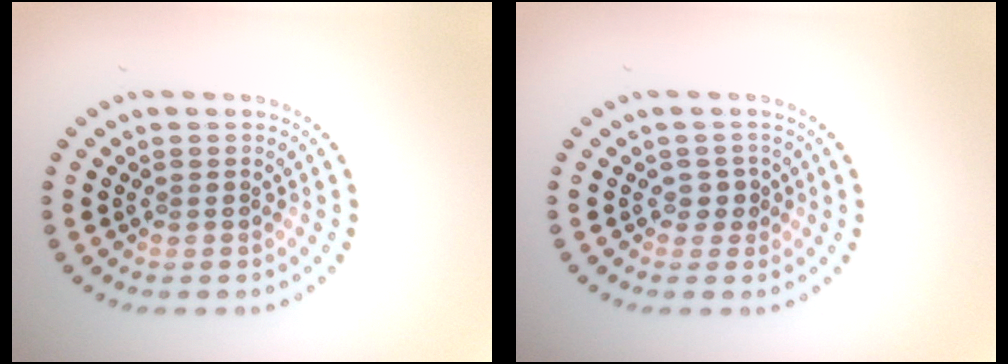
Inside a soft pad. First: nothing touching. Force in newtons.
{"total": 1.1, "press": 0.9, "slide": 0.6}